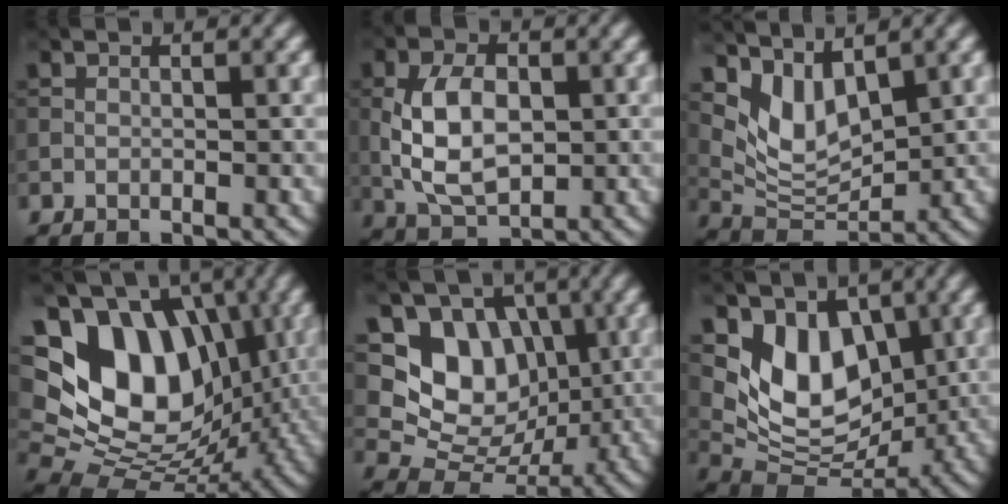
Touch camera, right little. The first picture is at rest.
{"total": 6.1, "force": [-0.1, 3.6, 4.8], "torque": [-0.102, 0.000, 0.000]}
{"total": 4.4, "force": [2.8, 2.2, 2.7], "torque": [-0.063, -0.018, 0.053]}
{"total": 15.7, "force": [2.9, 11.4, 10.4], "torque": [-0.188, -0.003, 0.059]}
{"total": 7.4, "force": [1.7, 6.0, 4.0], "torque": [-0.062, -0.016, 0.023]}
{"total": 7.0, "force": [2.4, 4.8, 4.5], "torque": [-0.080, -0.020, 0.035]}